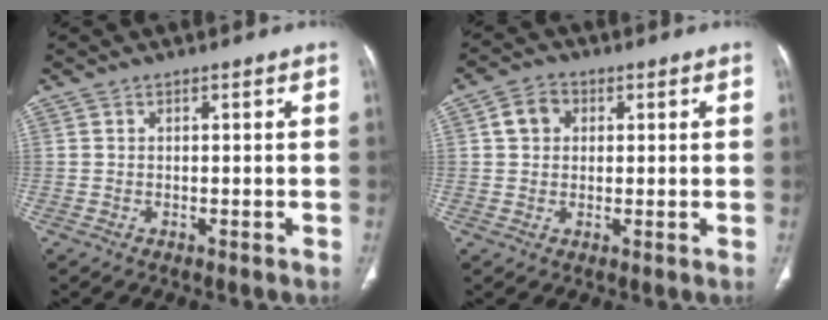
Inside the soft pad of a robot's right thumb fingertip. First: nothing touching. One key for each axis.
{"total": 4.5, "fx": 1.1, "fy": 3.8, "fz": 2.3, "tx": -0.027, "ty": 0.007, "tz": 0.016}